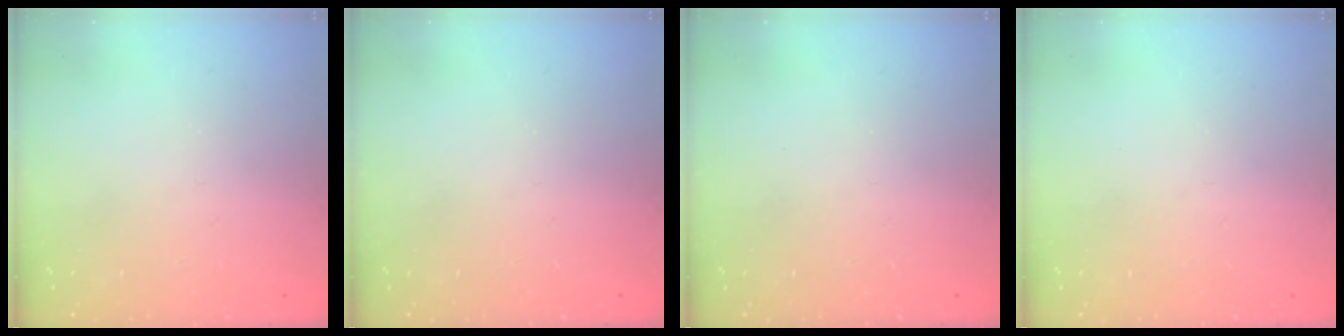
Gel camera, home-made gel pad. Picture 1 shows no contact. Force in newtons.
{"total": 0.0}
{"total": 0.0}
{"total": 0.0}